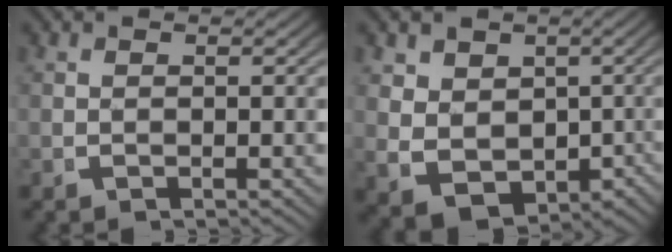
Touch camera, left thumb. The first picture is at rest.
{"total": 8.9, "force": [-2.5, 7.1, 4.8], "torque": [-0.119, -0.060, -0.010]}